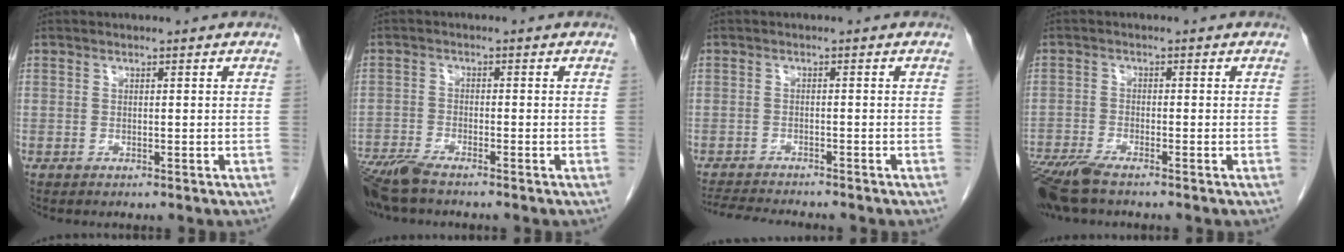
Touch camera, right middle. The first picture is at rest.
{"total": 6.4, "force": [-5.4, 0.8, 3.3], "torque": [-0.064, -0.018, -0.102]}
{"total": 7.2, "force": [-6.8, 0.3, 2.5], "torque": [-0.038, -0.013, -0.108]}
{"total": 7.1, "force": [-5.7, 1.0, 4.1], "torque": [-0.080, -0.018, -0.106]}